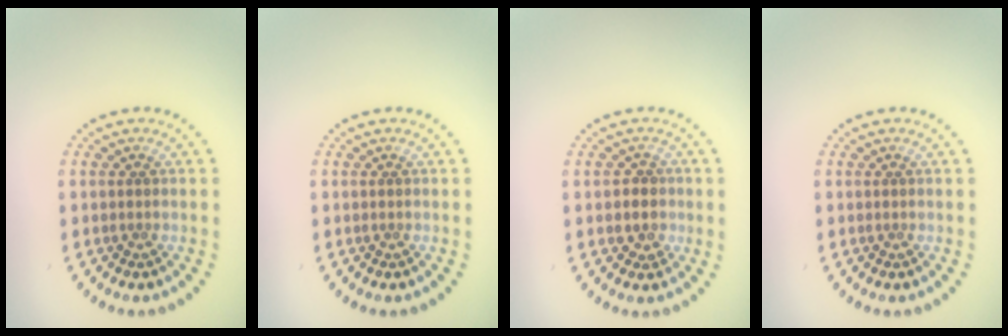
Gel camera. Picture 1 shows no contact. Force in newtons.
{"total": 0.0}
{"total": 2.2, "press": 2.0, "slide": 0.9}
{"total": 0.0}